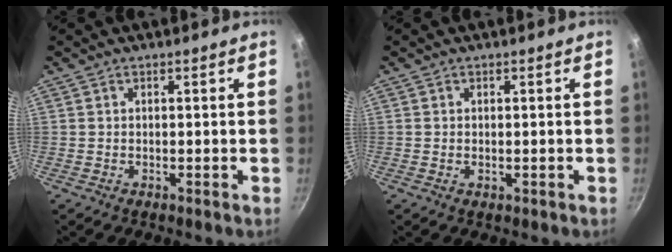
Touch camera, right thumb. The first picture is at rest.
{"total": 0.7, "force": [0.0, 0.4, 0.5], "torque": [-0.007, 0.000, -0.001]}